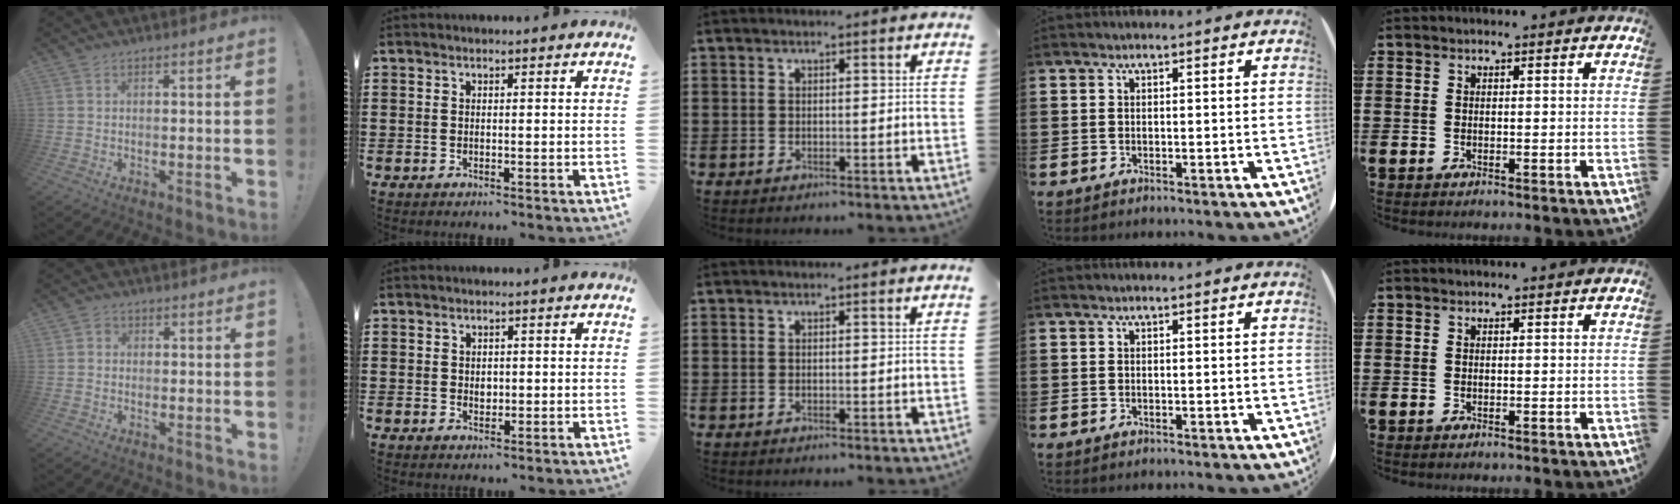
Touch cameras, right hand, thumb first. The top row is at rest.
{"thumb": {"total": 1.5, "force": [-0.3, 1.3, 0.6], "torque": [-0.009, 0.004, -0.007]}, "index": {"total": 1.3, "force": [0.3, 1.1, 0.7], "torque": [-0.007, 0.004, 0.003]}}